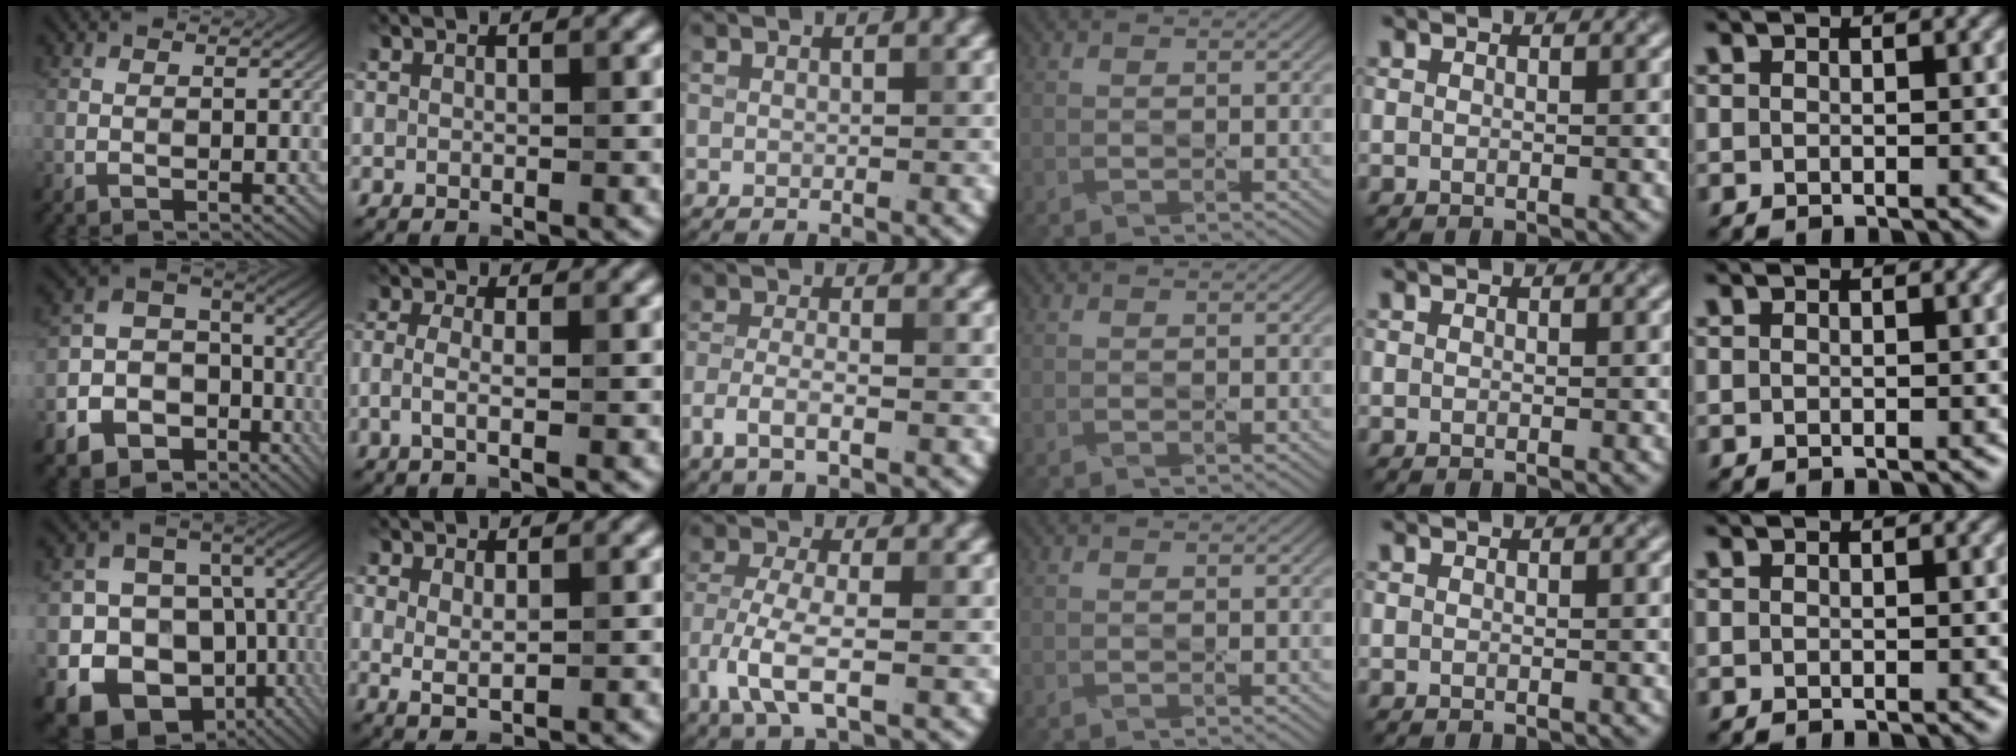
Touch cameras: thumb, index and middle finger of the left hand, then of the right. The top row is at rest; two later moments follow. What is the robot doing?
{"motion": "wipe", "object": "laptop"}